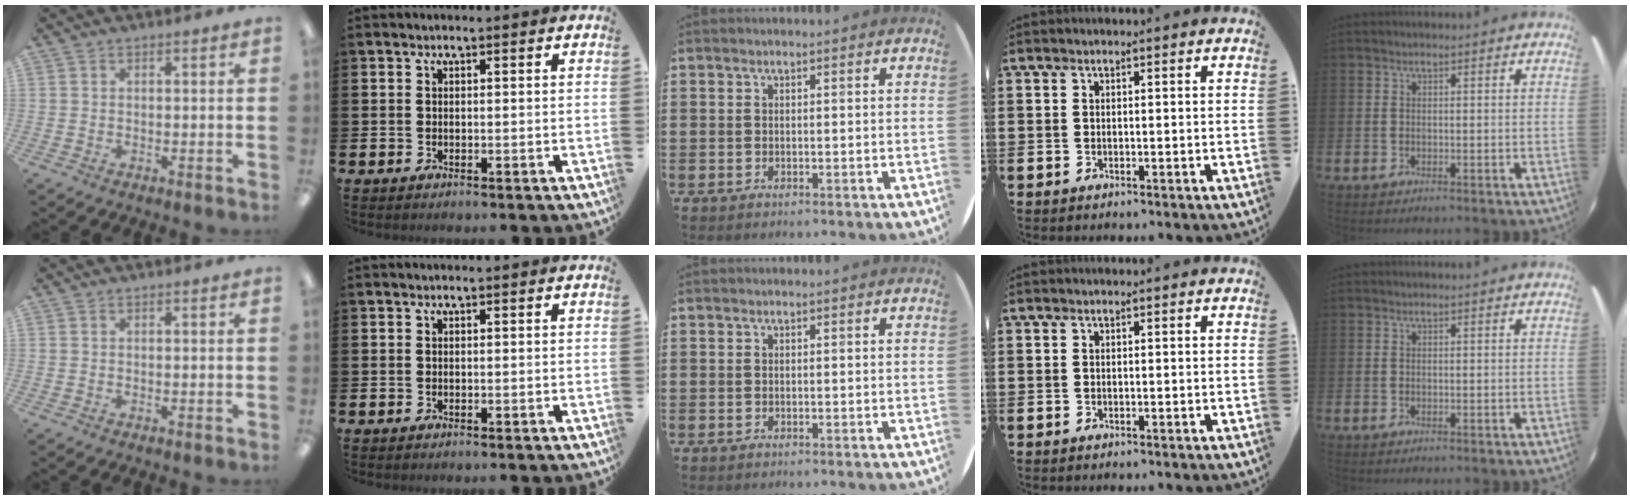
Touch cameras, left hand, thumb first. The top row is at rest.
{}